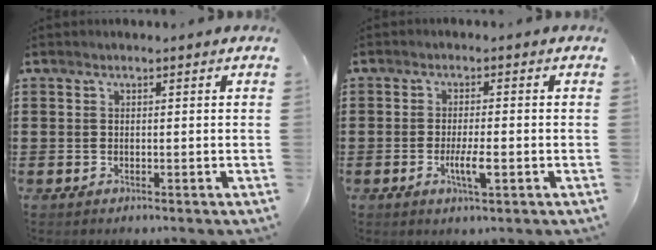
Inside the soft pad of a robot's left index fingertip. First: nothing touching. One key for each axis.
{"total": 4.0, "fx": -1.1, "fy": 0.8, "fz": 3.7, "tx": -0.069, "ty": -0.001, "tz": -0.022}